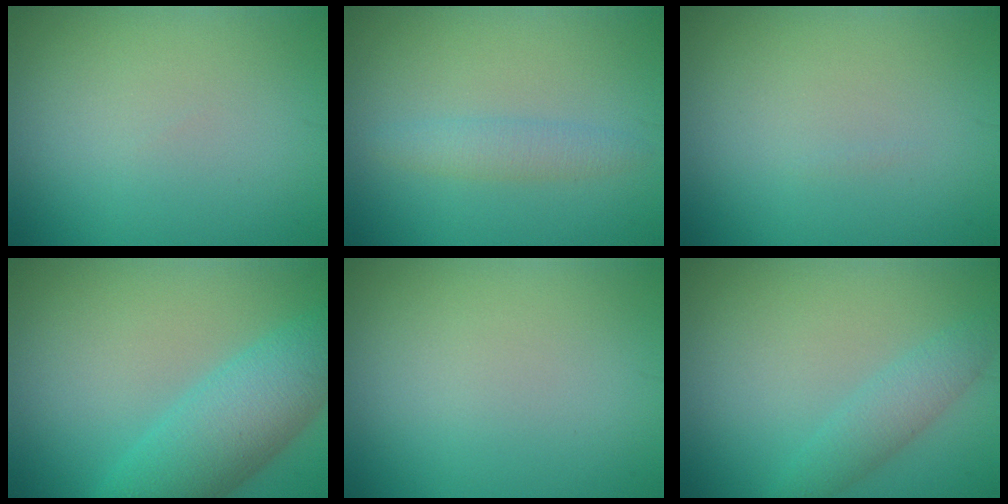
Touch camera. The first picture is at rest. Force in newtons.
{"total": 1.8, "press": 1.8, "slide": 0.2}
{"total": 0.0}
{"total": 7.0, "press": 7.0, "slide": 0.3}
{"total": 0.0}
{"total": 2.5, "press": 2.5, "slide": 0.2}